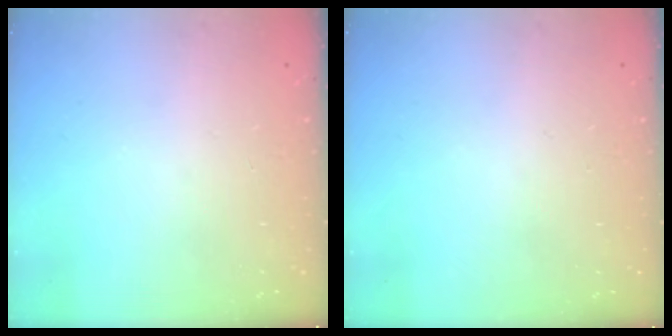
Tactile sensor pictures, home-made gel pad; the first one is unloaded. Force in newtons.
{"total": 0.0}